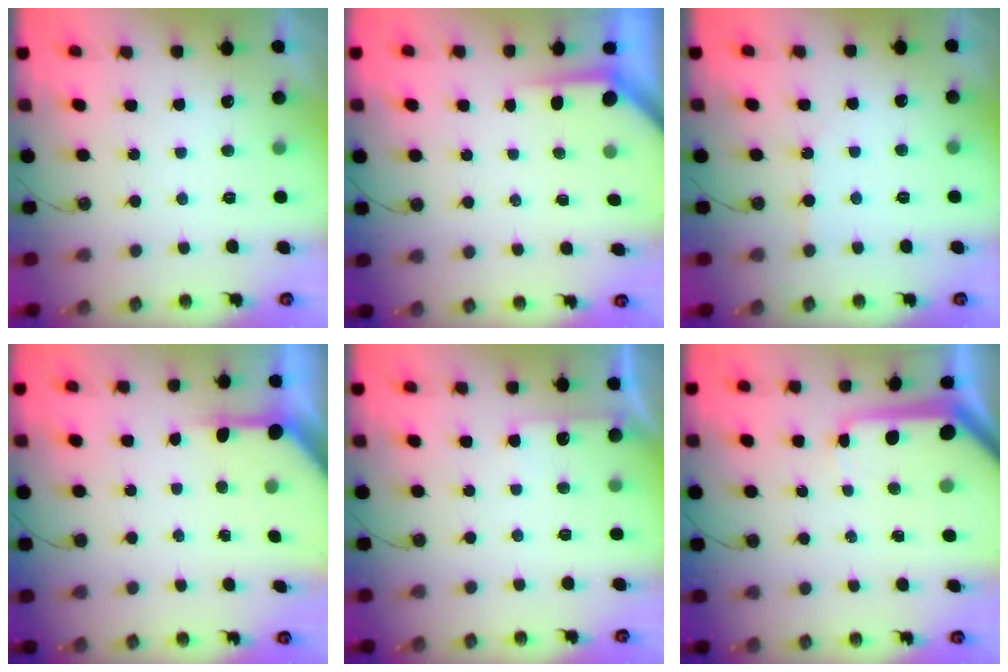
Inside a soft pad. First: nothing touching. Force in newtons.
{"total": 3.5, "press": 3.5, "slide": 0.3}
{"total": 1.9, "press": 1.9, "slide": 0.4}
{"total": 5.7, "press": 5.7, "slide": 0.4}
{"total": 4.1, "press": 4.1, "slide": 0.5}
{"total": 10.1, "press": 10.1, "slide": 1.1}